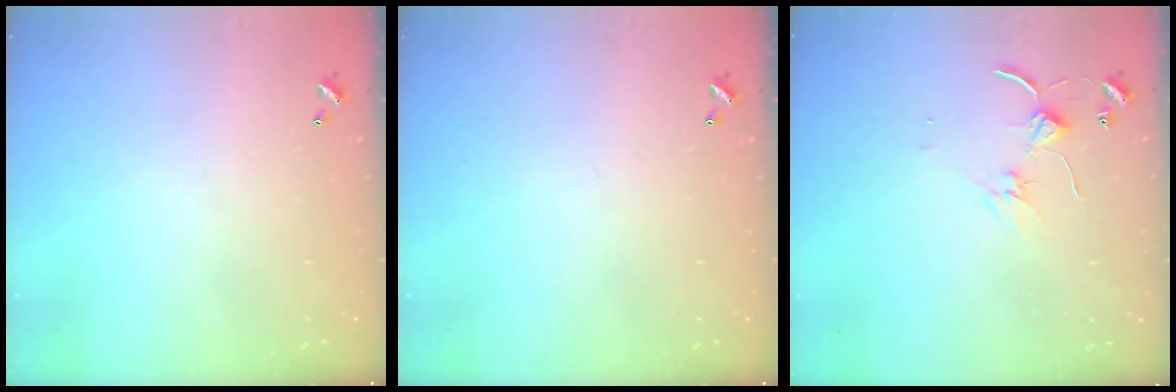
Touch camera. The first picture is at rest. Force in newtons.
{"total": 0.0}
{"total": 1.4, "press": 1.3, "slide": 0.2}